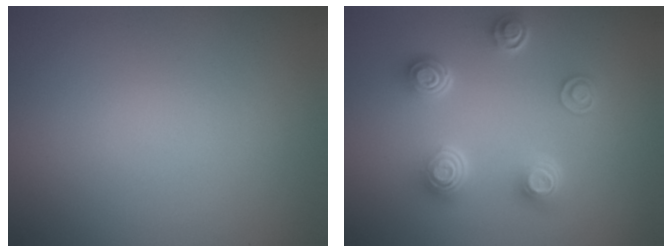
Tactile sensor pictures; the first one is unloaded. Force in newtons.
{"total": 4.4, "press": 3.2, "slide": 2.9}